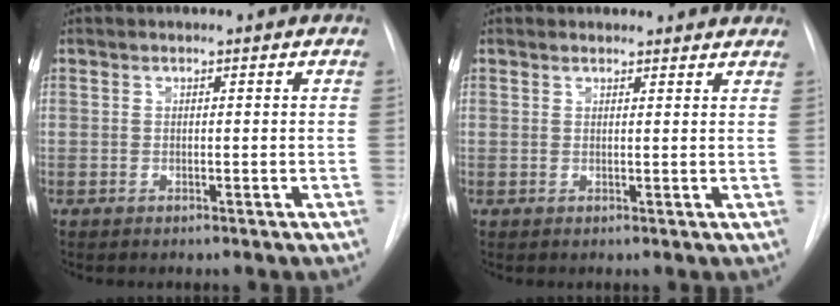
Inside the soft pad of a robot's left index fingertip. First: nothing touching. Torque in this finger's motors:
{"motor_torque": [0.90, -1.23, -0.07, 0.00]}